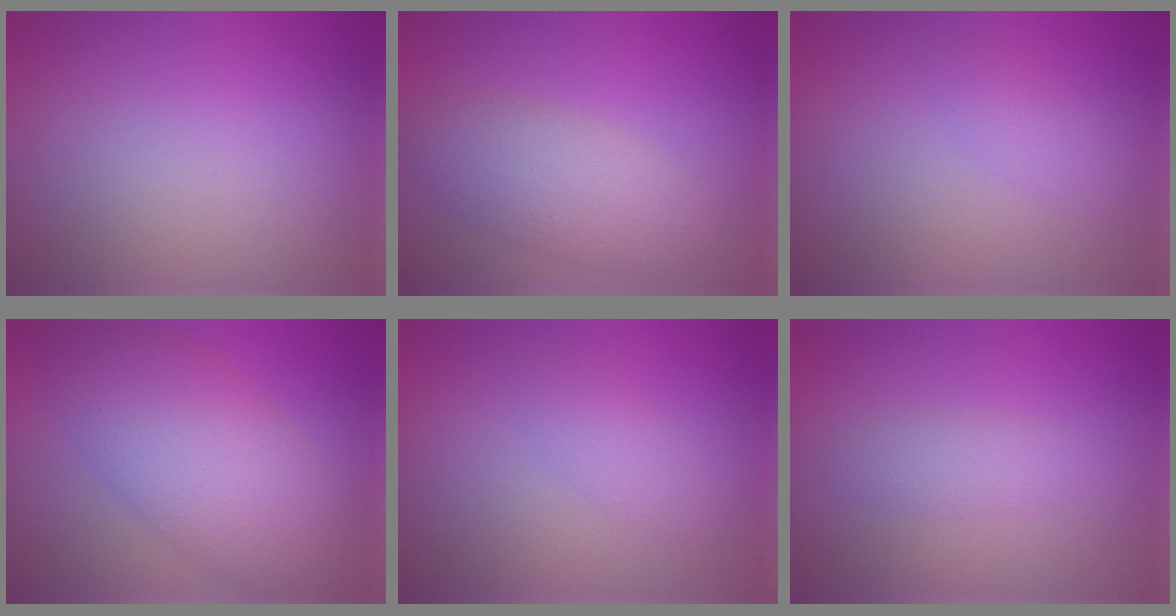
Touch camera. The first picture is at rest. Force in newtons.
{"total": 4.2, "press": 4.2, "slide": 0.2}
{"total": 1.3, "press": 1.3, "slide": 0.0}
{"total": 8.1, "press": 8.1, "slide": 0.3}
{"total": 1.6, "press": 1.6, "slide": 0.0}
{"total": 1.6, "press": 1.6, "slide": 0.0}